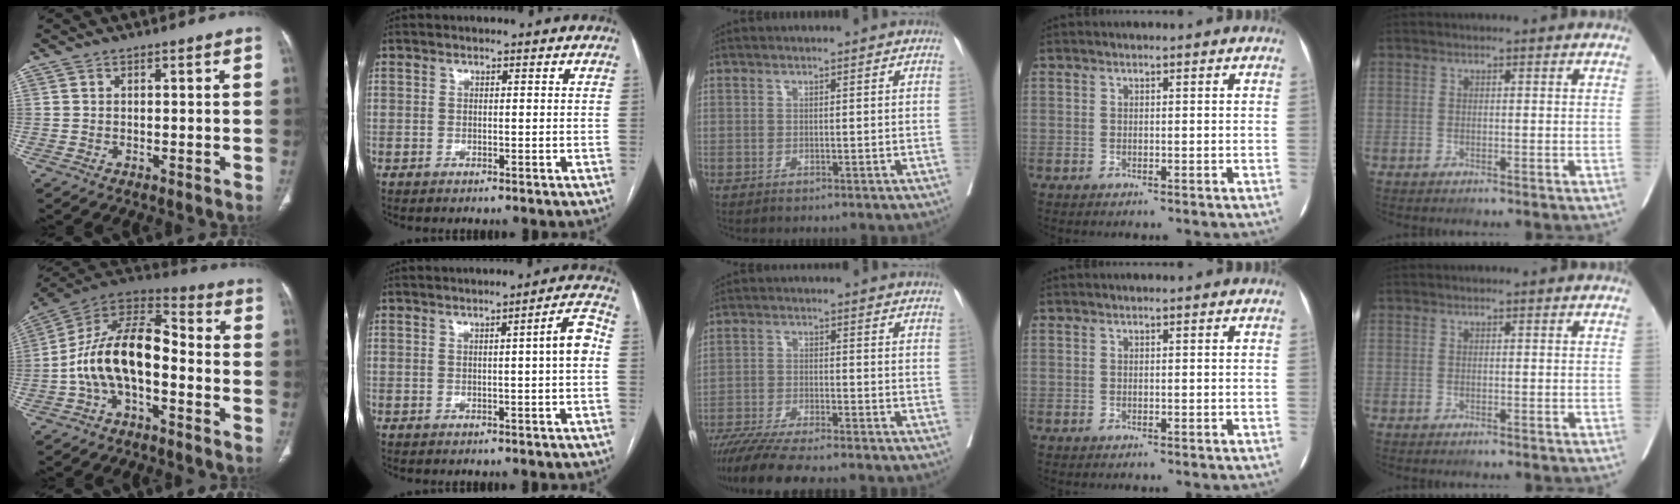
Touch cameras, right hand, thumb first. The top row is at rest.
{"thumb": {"total": 15.7, "force": [-3.6, 8.3, 12.9], "torque": [-0.226, 0.064, -0.071]}, "index": {"total": 4.4, "force": [-0.1, -0.3, 4.4], "torque": [-0.059, 0.008, -0.001]}, "middle": {"total": 12.8, "force": [-11.0, 0.9, 6.4], "torque": [-0.090, -0.024, -0.171]}}